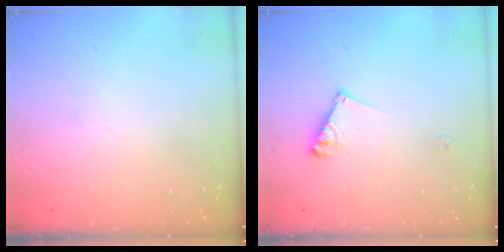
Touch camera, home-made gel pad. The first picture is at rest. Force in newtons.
{"total": 7.6, "press": 7.6, "slide": 0.5}